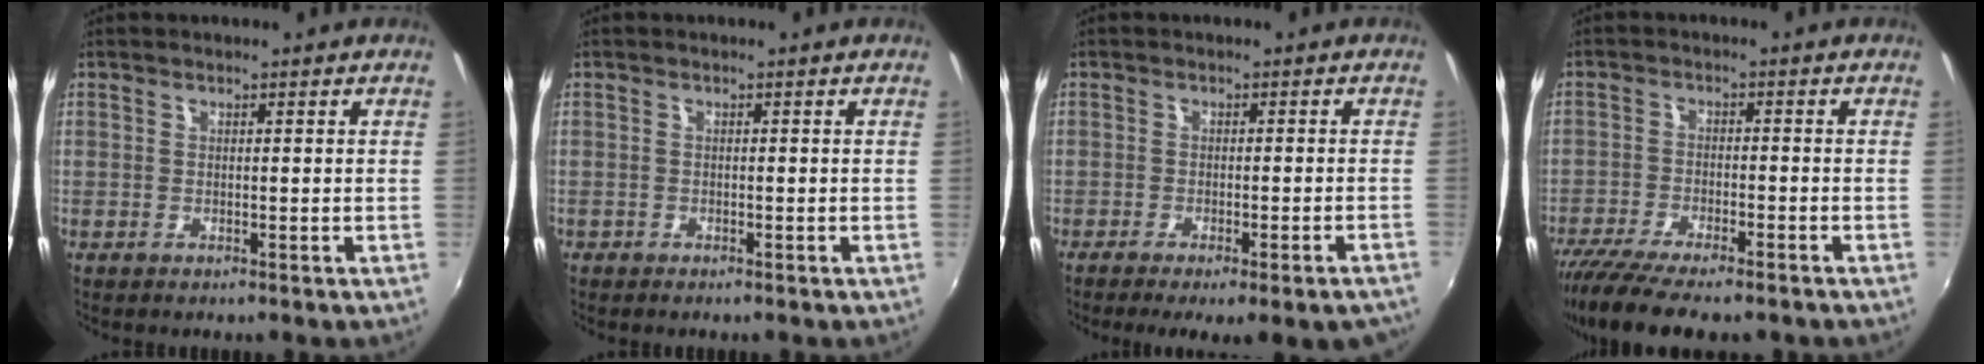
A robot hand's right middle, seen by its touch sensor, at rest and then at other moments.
{"total": 0.6, "force": [-0.6, 0.3, 0.0], "torque": [-0.003, -0.003, -0.013]}
{"total": 9.6, "force": [-7.2, 1.3, 6.1], "torque": [-0.101, -0.043, -0.096]}
{"total": 11.8, "force": [-9.6, 2.5, 6.4], "torque": [-0.146, -0.045, -0.165]}